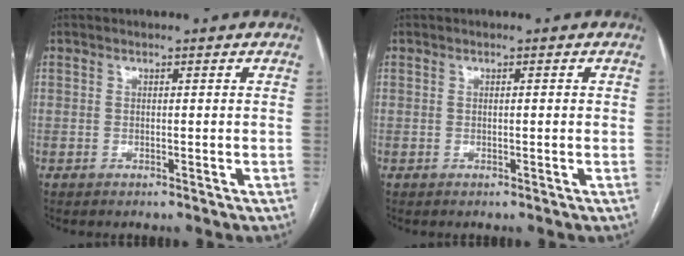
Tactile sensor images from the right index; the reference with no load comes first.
{"total": 0.8, "force": [0.1, 0.1, 0.8], "torque": [-0.014, 0.001, 0.002]}